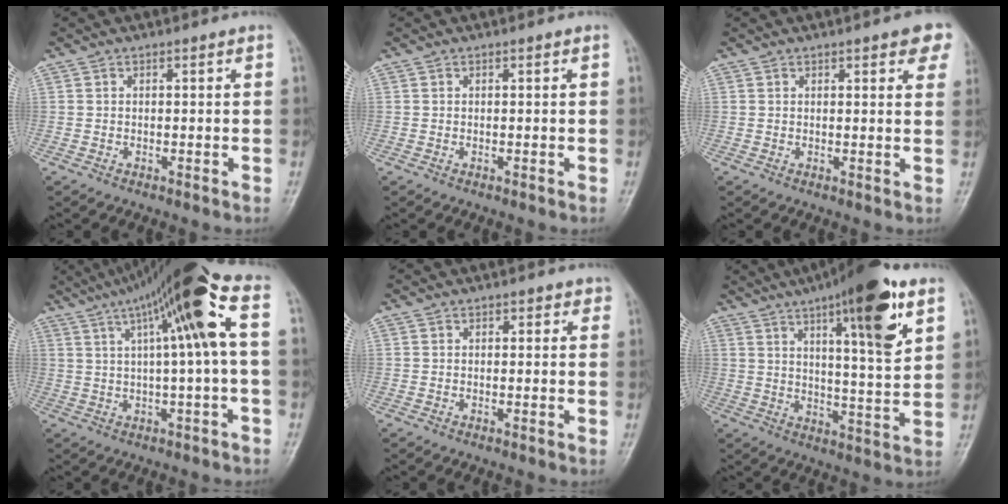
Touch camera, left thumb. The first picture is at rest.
{"total": 0.0}
{"total": 6.3, "force": [3.6, 1.9, 4.9], "torque": [-0.034, -0.006, 0.037]}
{"total": 16.4, "force": [4.6, 2.0, 15.6], "torque": [-0.256, 0.041, 0.071]}
{"total": 1.5, "force": [0.8, 1.1, 0.7], "torque": [0.010, -0.001, 0.005]}
{"total": 17.4, "force": [9.0, 3.6, 14.5], "torque": [-0.200, -0.037, 0.133]}